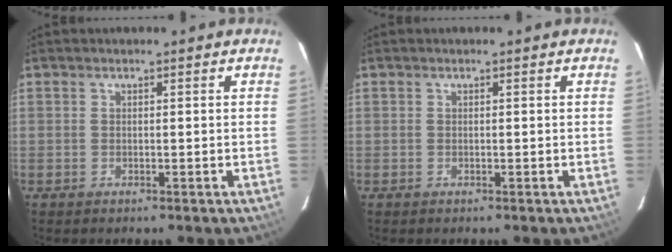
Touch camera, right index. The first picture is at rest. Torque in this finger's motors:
{"motor_torque": [-0.05, -0.04, 0.00, 0.00]}